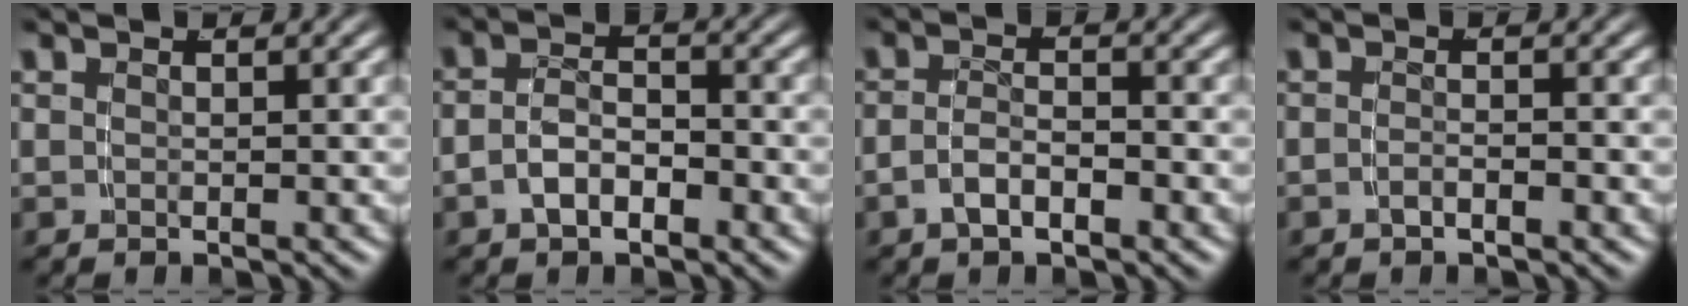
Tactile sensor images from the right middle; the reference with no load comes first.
{"total": 3.0, "force": [-1.7, 1.7, 1.8], "torque": [-0.028, -0.003, -0.030]}
{"total": 2.3, "force": [-1.7, 0.7, 1.4], "torque": [-0.021, -0.003, -0.029]}
{"total": 1.3, "force": [-1.2, 0.0, 0.5], "torque": [-0.010, 0.002, -0.024]}